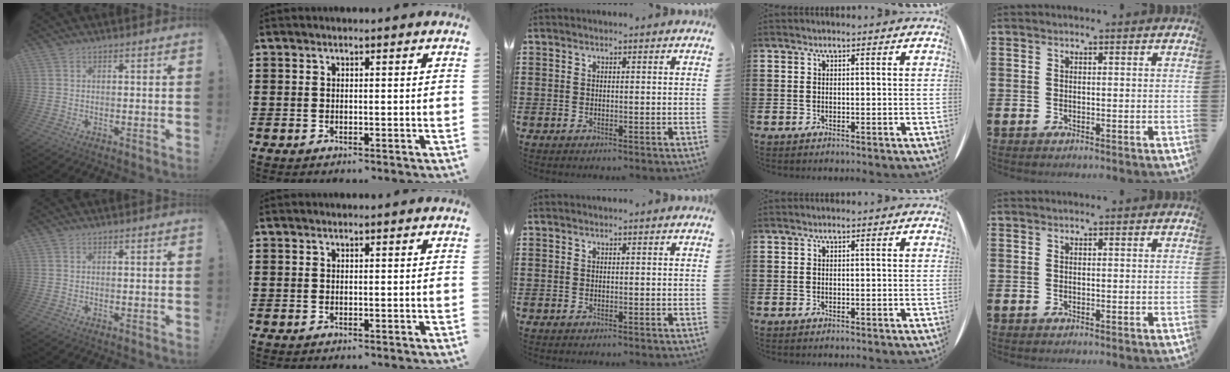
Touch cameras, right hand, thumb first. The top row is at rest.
{}